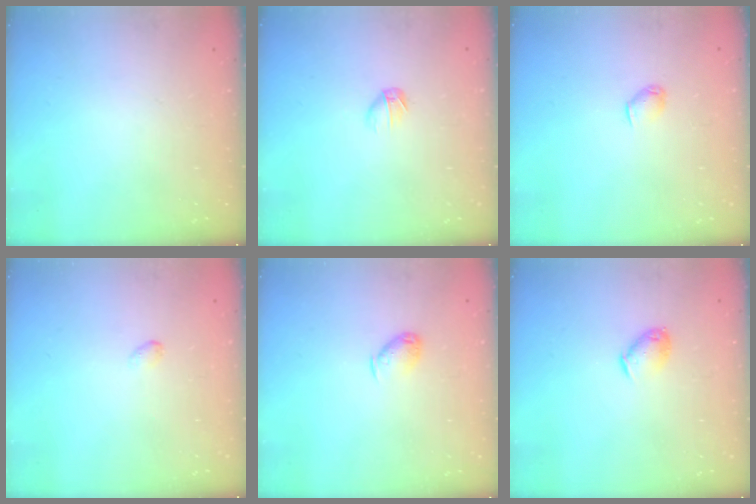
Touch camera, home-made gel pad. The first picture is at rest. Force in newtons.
{"total": 3.8, "press": 3.6, "slide": 1.1}
{"total": 3.4, "press": 3.3, "slide": 0.7}
{"total": 2.6, "press": 2.5, "slide": 0.5}
{"total": 5.8, "press": 5.7, "slide": 1.0}
{"total": 5.1, "press": 5.1, "slide": 0.5}